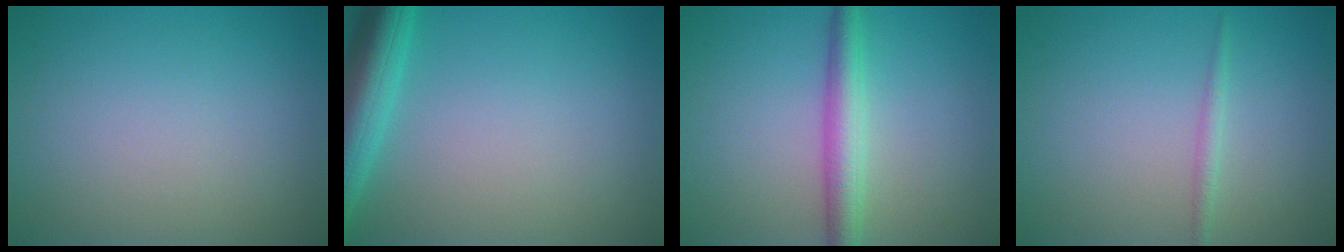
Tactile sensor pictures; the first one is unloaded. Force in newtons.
{"total": 5.5, "press": 5.5, "slide": 0.3}
{"total": 3.7, "press": 3.7, "slide": 0.0}
{"total": 1.1, "press": 1.1, "slide": 0.1}